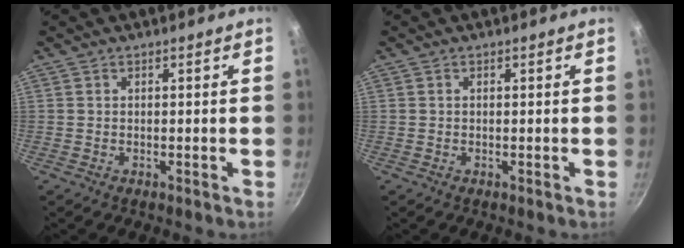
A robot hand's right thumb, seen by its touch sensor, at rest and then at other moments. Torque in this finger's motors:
{"motor_torque": [-0.23, -0.03, -0.49, 0.21, -0.06]}